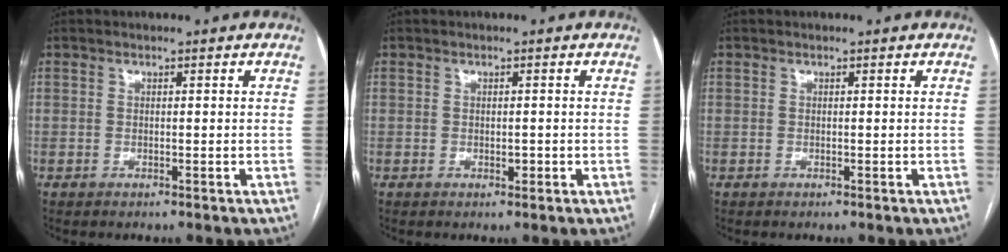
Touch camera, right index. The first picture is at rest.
{"total": 1.1, "force": [-0.3, 0.6, 0.9], "torque": [-0.013, 0.000, -0.002]}
{"total": 0.0}